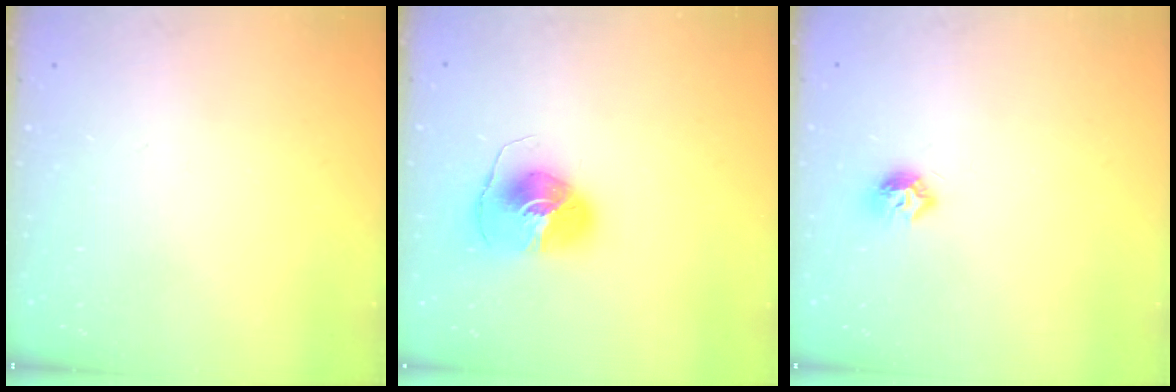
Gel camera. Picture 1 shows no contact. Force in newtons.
{"total": 8.2, "press": 8.1, "slide": 1.0}
{"total": 6.5, "press": 6.5, "slide": 0.3}